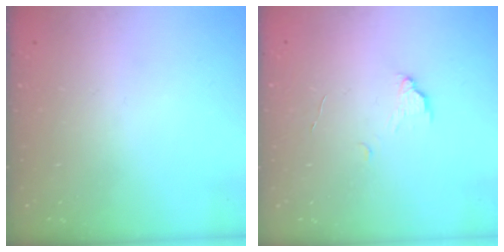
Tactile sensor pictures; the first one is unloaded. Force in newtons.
{"total": 3.4, "press": 3.4, "slide": 0.3}